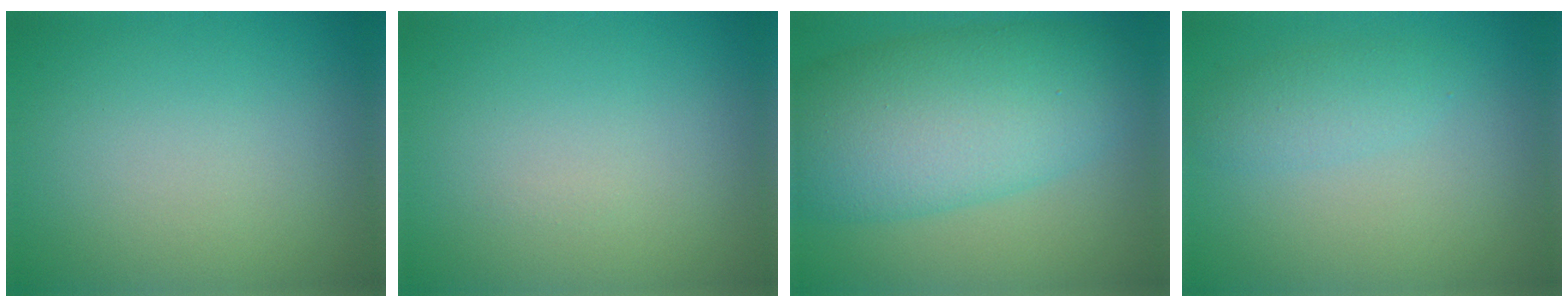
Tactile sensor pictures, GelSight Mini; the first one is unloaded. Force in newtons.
{"total": 0.0}
{"total": 10.7, "press": 10.7, "slide": 0.4}
{"total": 2.1, "press": 2.1, "slide": 0.1}